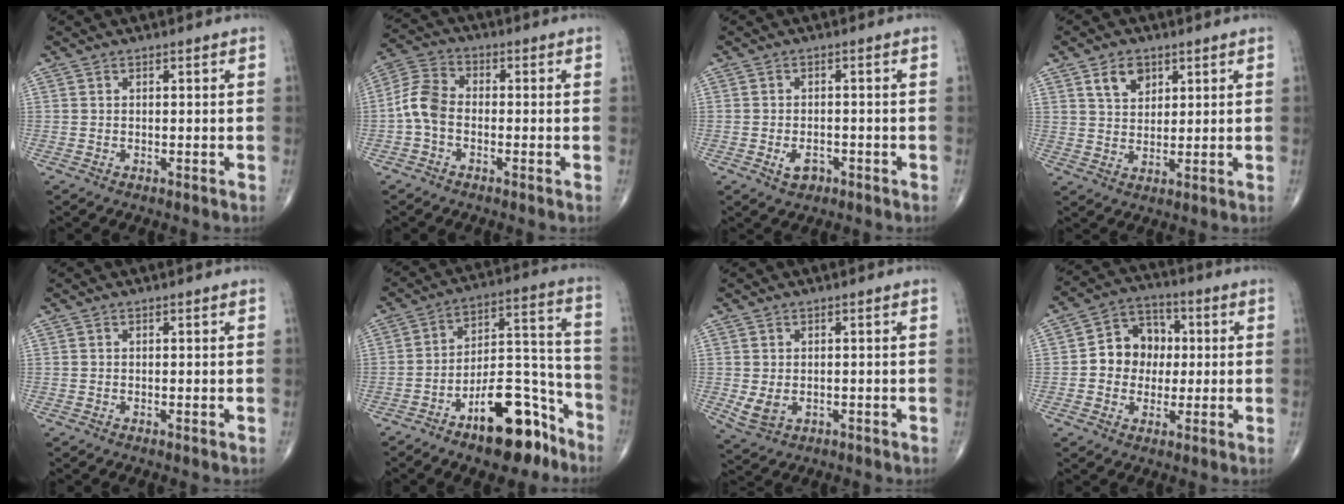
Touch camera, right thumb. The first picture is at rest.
{"total": 6.6, "force": [-1.4, 4.3, 4.8], "torque": [-0.096, 0.022, -0.042]}
{"total": 3.2, "force": [-1.5, 2.0, 1.9], "torque": [-0.026, 0.007, -0.022]}
{"total": 5.8, "force": [3.1, 3.9, 3.1], "torque": [-0.034, -0.018, 0.056]}
{"total": 0.0}
{"total": 17.3, "force": [-10.8, 7.2, 11.5], "torque": [-0.138, 0.097, -0.172]}
{"total": 3.7, "force": [-0.4, 2.6, 2.5], "torque": [-0.048, -0.006, 0.001]}
{"total": 10.1, "force": [0.3, 8.6, 5.3], "torque": [-0.042, 0.023, -0.006]}